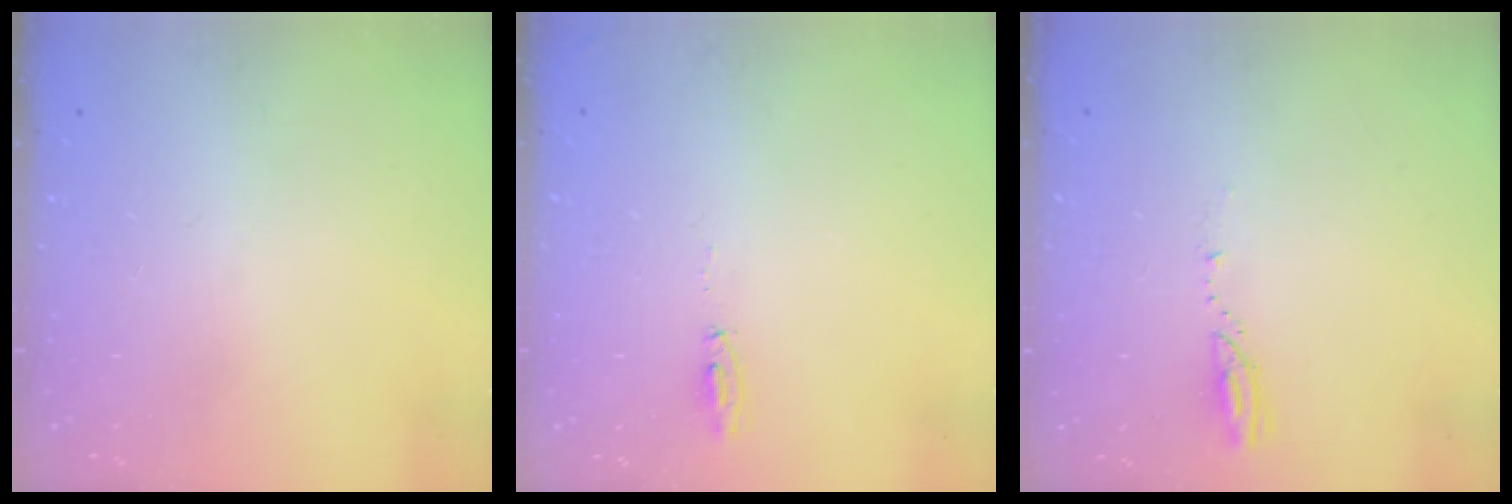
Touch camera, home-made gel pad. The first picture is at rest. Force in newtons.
{"total": 16.2, "press": 5.8, "slide": 15.1}
{"total": 3.2, "press": 3.2, "slide": 0.4}